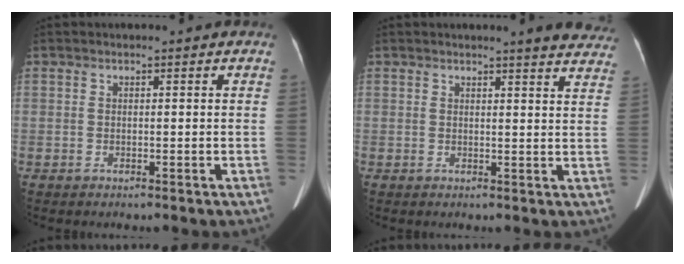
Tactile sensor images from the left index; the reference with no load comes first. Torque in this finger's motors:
{"motor_torque": [0.17, -0.32, 0.01, 0.03]}